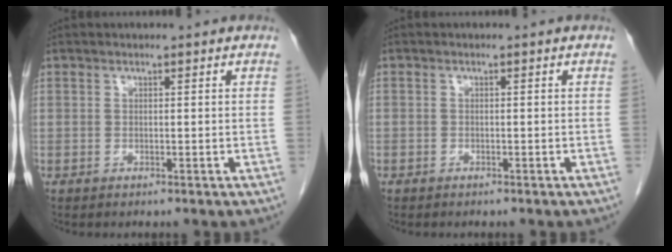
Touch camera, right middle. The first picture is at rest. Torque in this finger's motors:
{"motor_torque": [1.11, -1.03, -0.39, -0.21]}